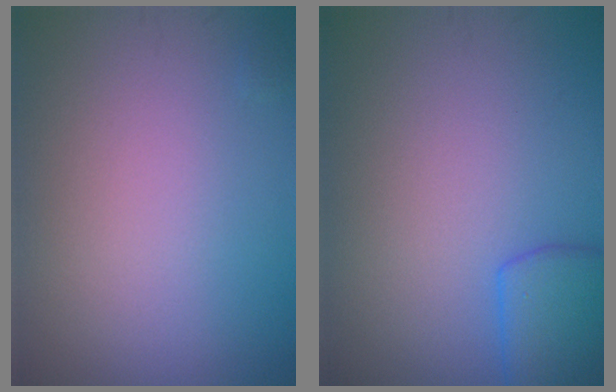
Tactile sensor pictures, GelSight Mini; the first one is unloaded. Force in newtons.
{"total": 3.6, "press": 3.6, "slide": 0.1}